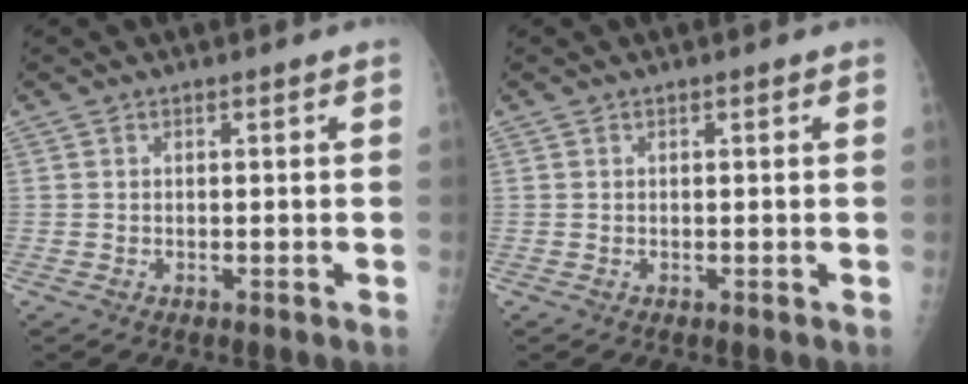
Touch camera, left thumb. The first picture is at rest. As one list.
[{"total": 0.0}]